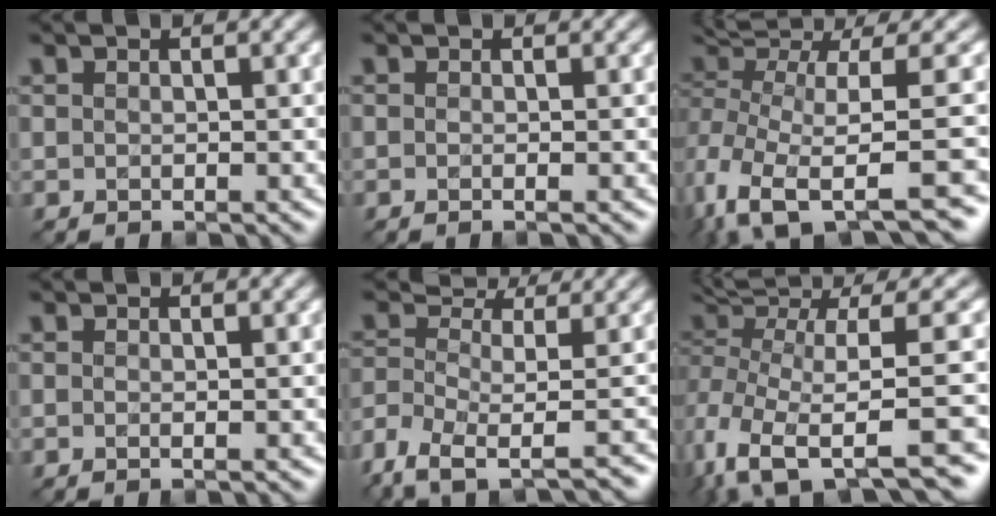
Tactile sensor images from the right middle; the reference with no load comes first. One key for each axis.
{"total": 1.1, "fx": -0.1, "fy": 0.5, "fz": 1.0, "tx": -0.010, "ty": -0.010, "tz": -0.017}
{"total": 9.4, "fx": -2.2, "fy": 3.5, "fz": 8.4, "tx": -0.176, "ty": -0.003, "tz": -0.016}
{"total": 0.7, "fx": 0.0, "fy": 0.2, "fz": 0.7, "tx": -0.014, "ty": -0.010, "tz": -0.010}
{"total": 6.4, "fx": -3.3, "fy": 3.1, "fz": 4.5, "tx": -0.082, "ty": 0.011, "tz": -0.049}
{"total": 10.4, "fx": -1.9, "fy": 3.8, "fz": 9.5, "tx": -0.196, "ty": 0.003, "tz": -0.005}